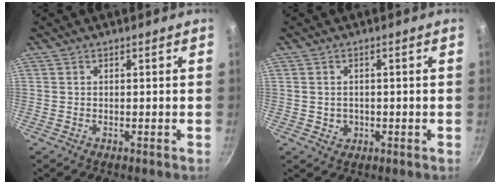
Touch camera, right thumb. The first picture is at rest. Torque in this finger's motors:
{"motor_torque": [-0.39, 0.14, -0.08, 0.65, -0.05]}